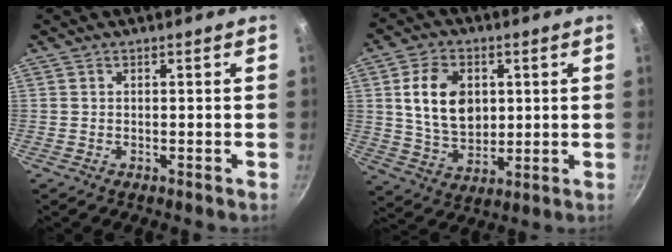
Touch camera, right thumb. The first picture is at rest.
{"total": 12.8, "force": [2.6, 9.1, 8.7], "torque": [-0.132, -0.013, 0.053]}